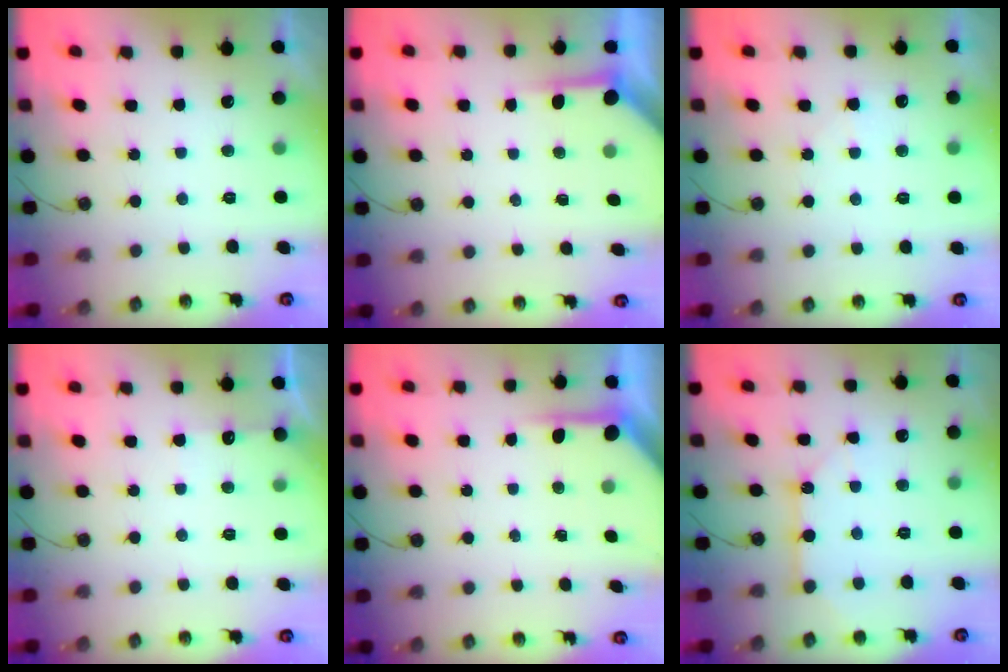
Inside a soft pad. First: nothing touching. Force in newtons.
{"total": 3.6, "press": 3.6, "slide": 0.5}
{"total": 4.3, "press": 4.3, "slide": 0.6}
{"total": 5.9, "press": 5.9, "slide": 0.8}
{"total": 4.6, "press": 4.6, "slide": 0.3}
{"total": 9.8, "press": 9.8, "slide": 1.1}